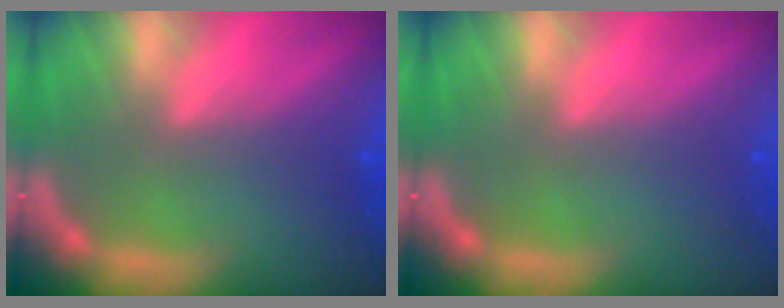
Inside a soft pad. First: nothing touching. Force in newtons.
{"total": 0.0}